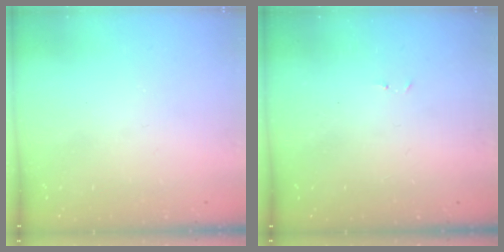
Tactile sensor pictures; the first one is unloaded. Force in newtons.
{"total": 3.0, "press": 2.9, "slide": 0.4}